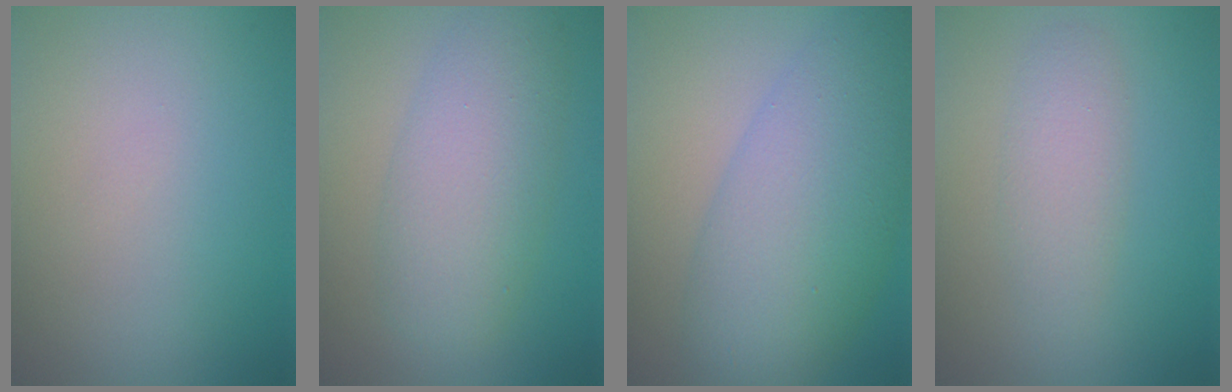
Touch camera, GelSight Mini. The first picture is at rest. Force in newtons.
{"total": 5.5, "press": 5.5, "slide": 0.2}
{"total": 8.5, "press": 8.5, "slide": 0.2}
{"total": 2.4, "press": 2.4, "slide": 0.2}